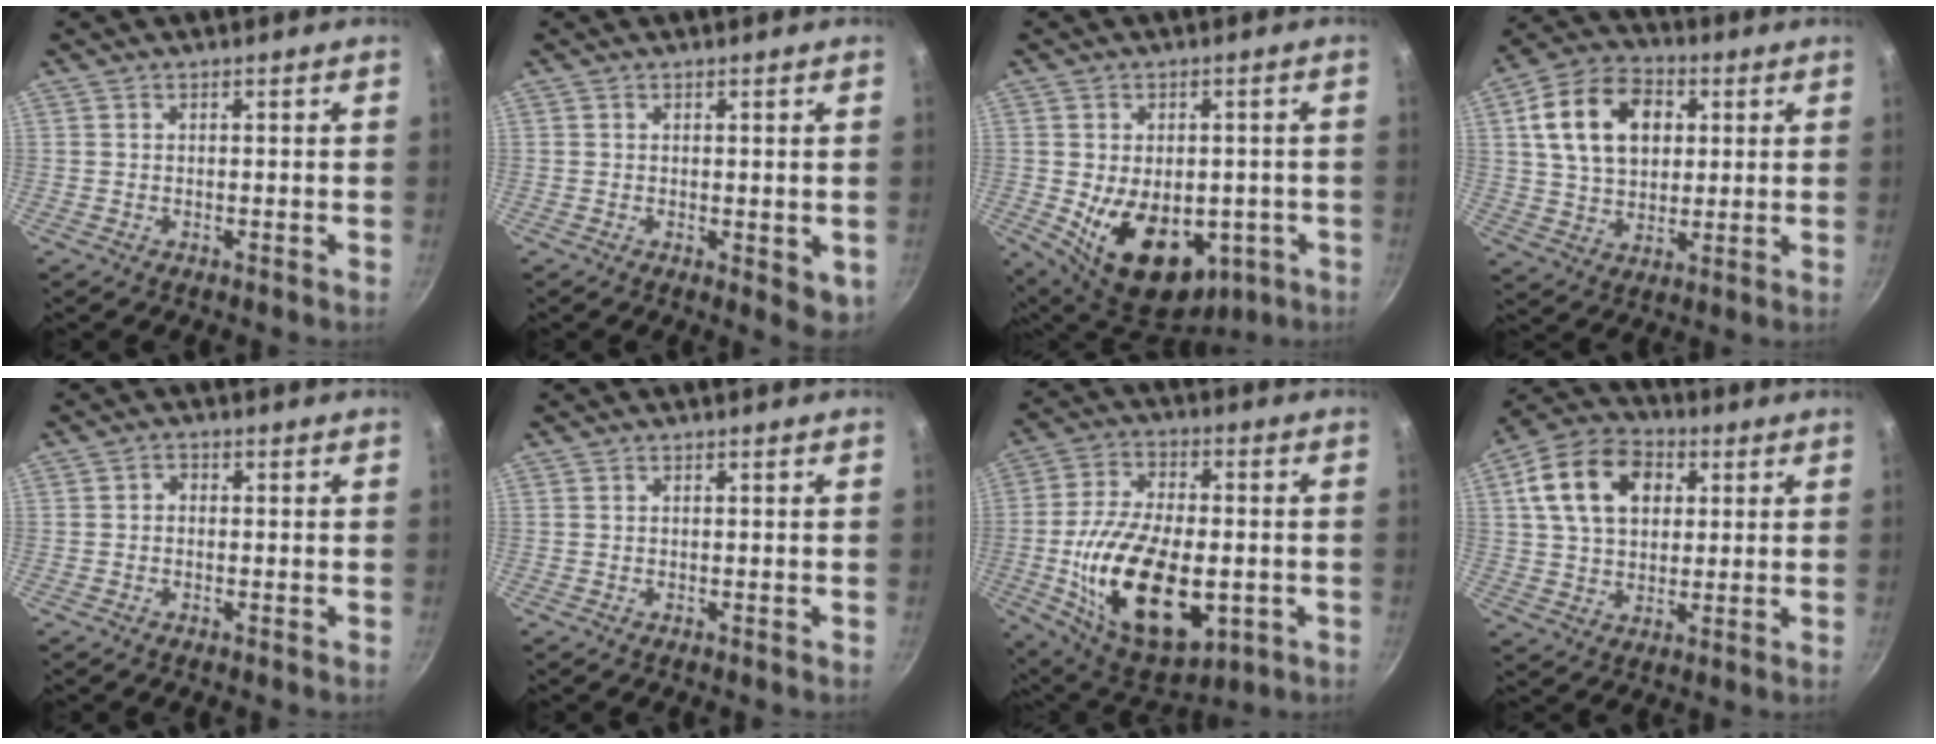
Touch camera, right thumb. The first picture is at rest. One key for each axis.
{"total": 3.7, "fx": 0.0, "fy": 1.9, "fz": 3.2, "tx": -0.039, "ty": -0.011, "tz": 0.002}
{"total": 16.7, "fx": -3.7, "fy": 11.0, "fz": 12.0, "tx": -0.156, "ty": -0.010, "tz": -0.029}
{"total": 16.3, "fx": 4.1, "fy": 11.6, "fz": 10.7, "tx": -0.163, "ty": 0.007, "tz": 0.061}
{"total": 1.5, "fx": -0.3, "fy": 1.3, "fz": 0.8, "tx": -0.011, "ty": 0.008, "tz": -0.008}
{"total": 0.0}
{"total": 24.1, "fx": -4.5, "fy": 13.3, "fz": 19.6, "tx": -0.341, "ty": 0.011, "tz": -0.064}
{"total": 15.4, "fx": 4.3, "fy": 10.9, "fz": 9.9, "tx": -0.154, "ty": 0.011, "tz": 0.061}